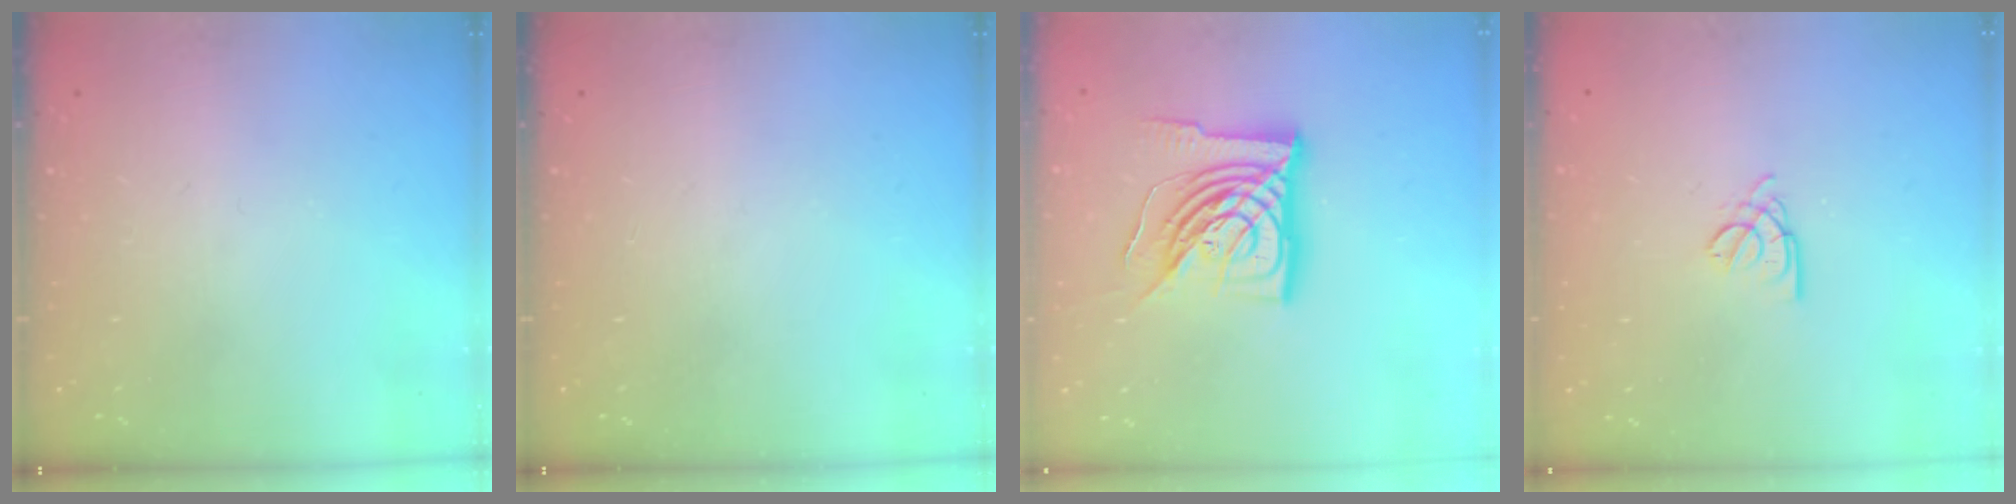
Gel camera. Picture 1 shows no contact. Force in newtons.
{"total": 0.0}
{"total": 17.6, "press": 17.5, "slide": 1.9}
{"total": 2.6, "press": 2.5, "slide": 0.5}